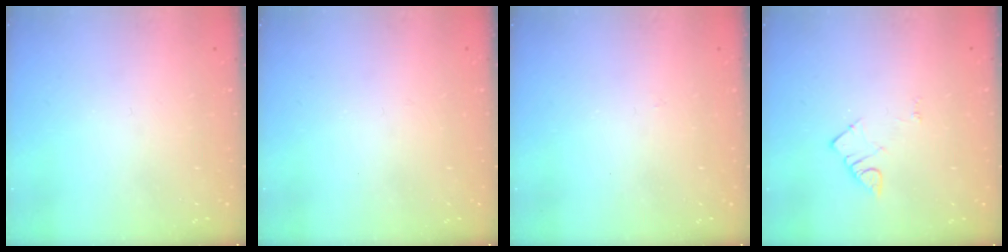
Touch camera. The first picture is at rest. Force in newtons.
{"total": 2.7, "press": 2.7, "slide": 0.3}
{"total": 2.7, "press": 2.7, "slide": 0.5}
{"total": 3.4, "press": 3.4, "slide": 0.5}